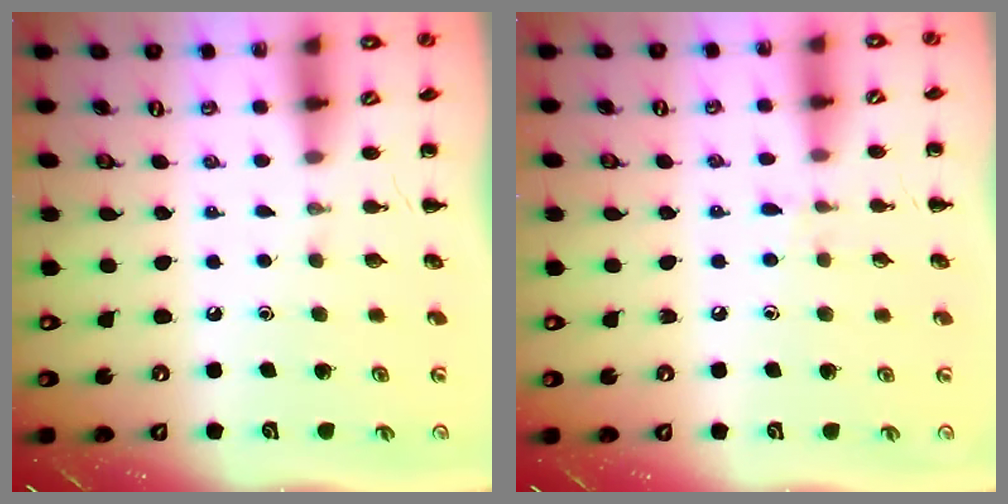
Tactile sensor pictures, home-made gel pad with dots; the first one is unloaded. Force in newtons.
{"total": 4.7, "press": 4.3, "slide": 1.8}